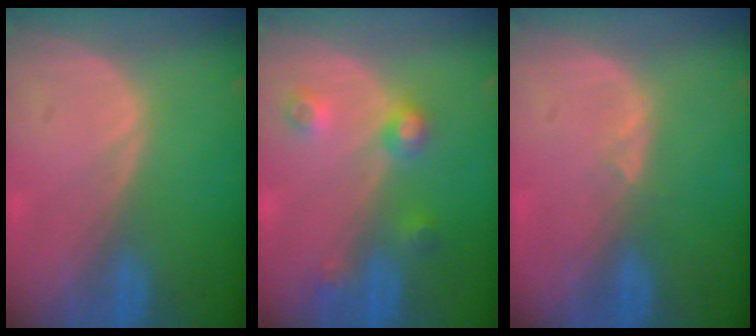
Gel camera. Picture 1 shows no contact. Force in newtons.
{"total": 4.6, "press": 4.1, "slide": 2.1}
{"total": 0.9, "press": 0.9, "slide": 0.3}